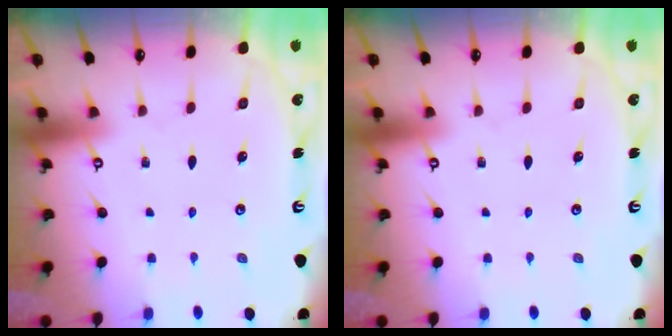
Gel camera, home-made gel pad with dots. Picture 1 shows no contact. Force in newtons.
{"total": 0.0}